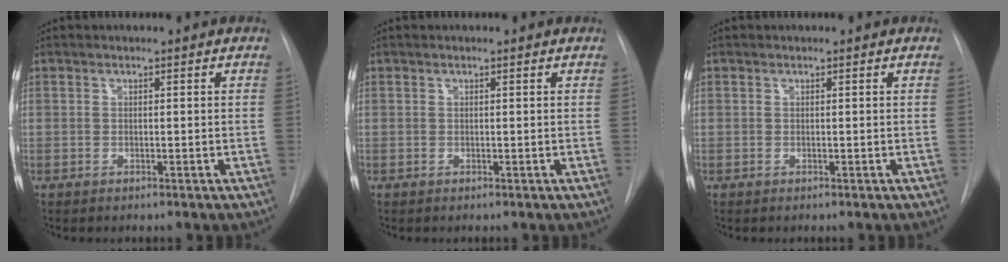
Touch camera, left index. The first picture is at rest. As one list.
[{"total": 0.0}, {"total": 0.0}]